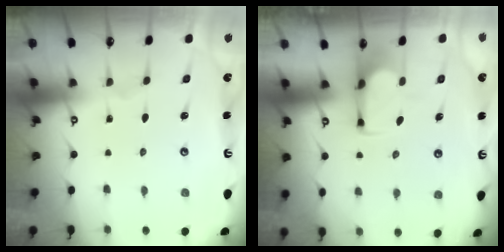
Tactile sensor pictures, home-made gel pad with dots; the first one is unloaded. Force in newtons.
{"total": 2.8, "press": 2.7, "slide": 0.7}